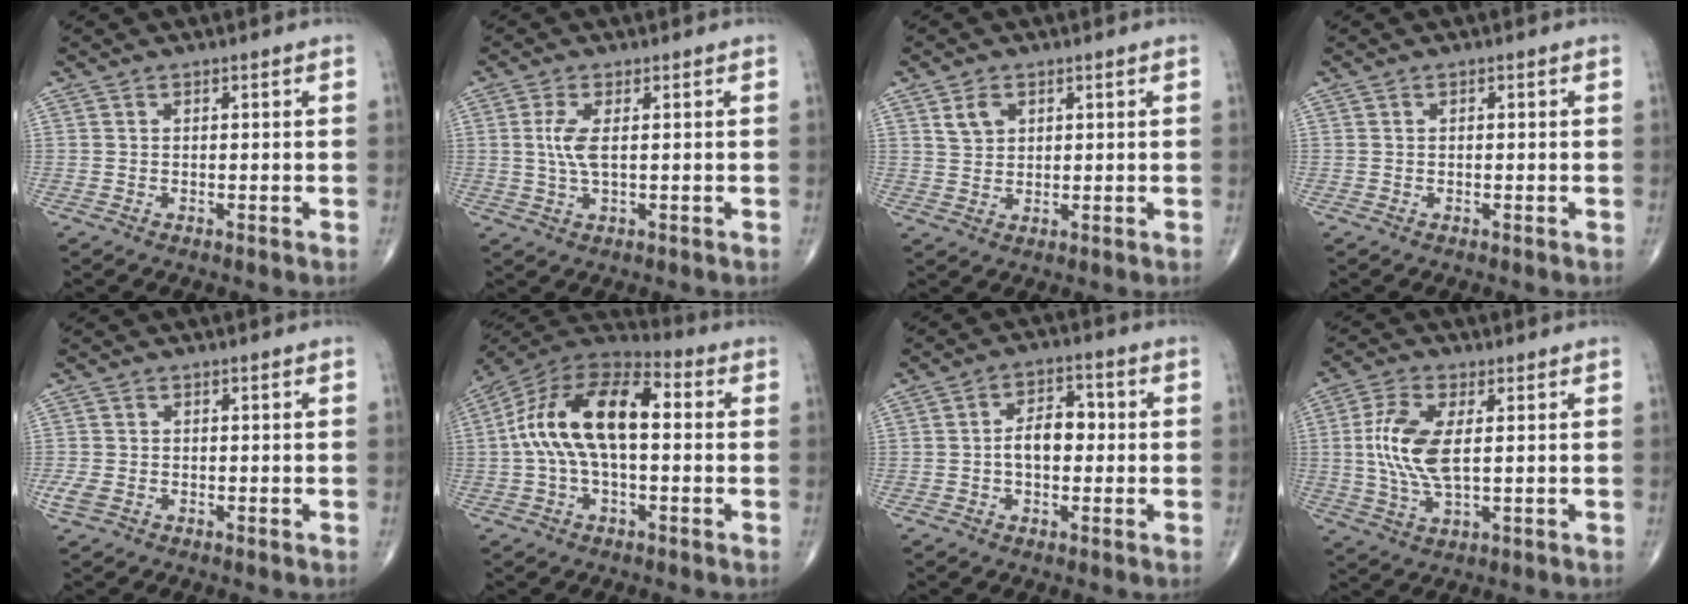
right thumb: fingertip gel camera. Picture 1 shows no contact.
{"total": 4.2, "force": [0.6, 1.3, 4.0], "torque": [-0.102, 0.000, 0.014]}
{"total": 3.5, "force": [1.7, 2.5, 1.9], "torque": [-0.025, -0.008, 0.036]}
{"total": 0.0}
{"total": 2.5, "force": [-0.9, 1.7, 1.5], "torque": [-0.042, 0.001, -0.015]}
{"total": 17.1, "force": [1.1, 8.6, 14.8], "torque": [-0.274, 0.044, 0.009]}
{"total": 6.6, "force": [-0.3, 4.1, 5.2], "torque": [-0.073, 0.020, -0.012]}
{"total": 10.4, "force": [1.1, 4.5, 9.3], "torque": [-0.208, -0.004, 0.024]}